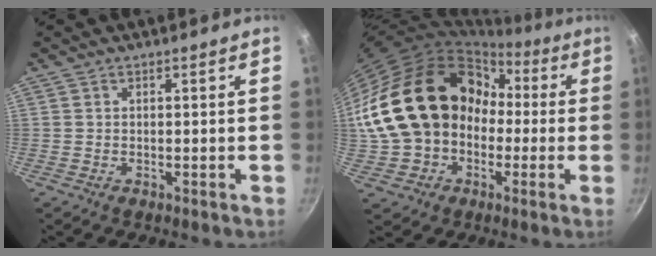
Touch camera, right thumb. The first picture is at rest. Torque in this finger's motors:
{"motor_torque": [-1.41, 2.70, 2.26, -0.51, 0.34]}